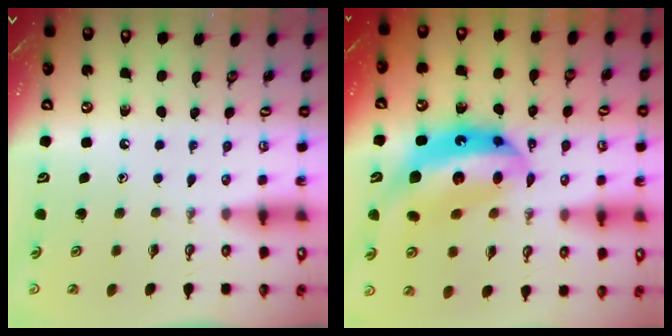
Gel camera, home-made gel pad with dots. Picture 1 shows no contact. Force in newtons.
{"total": 17.0, "press": 17.0, "slide": 1.5}